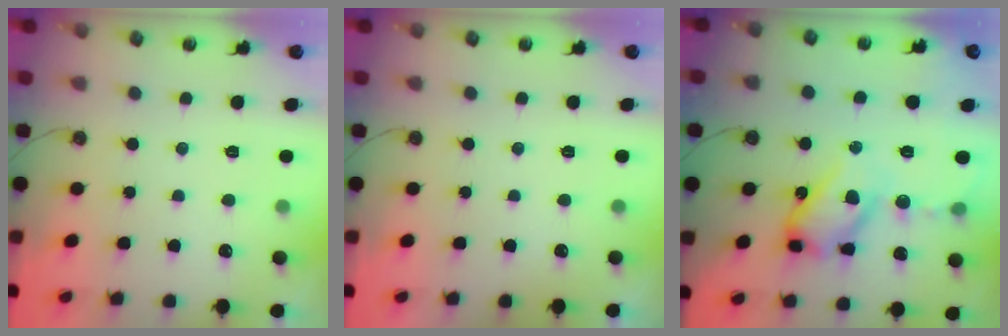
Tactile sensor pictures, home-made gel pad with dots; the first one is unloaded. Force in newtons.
{"total": 0.0}
{"total": 17.3, "press": 17.2, "slide": 2.3}